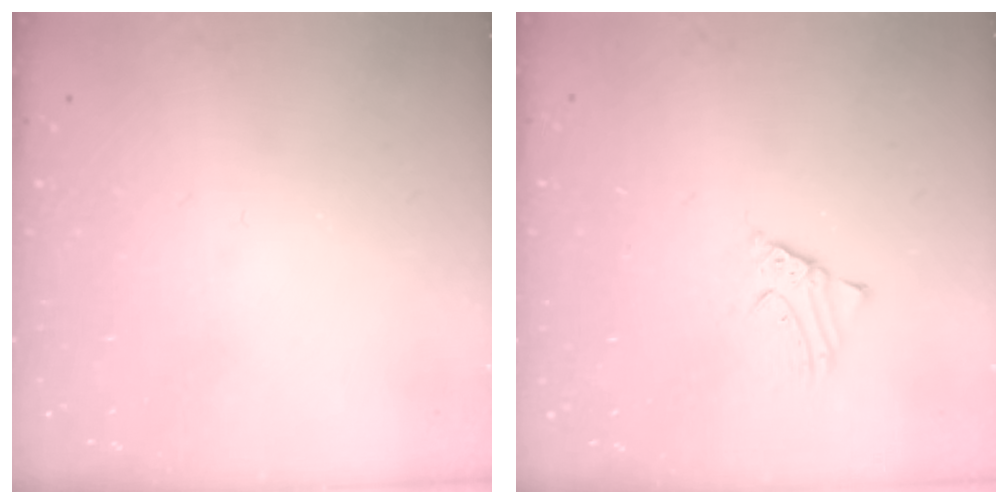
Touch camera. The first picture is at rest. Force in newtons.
{"total": 2.4, "press": 2.4, "slide": 0.1}